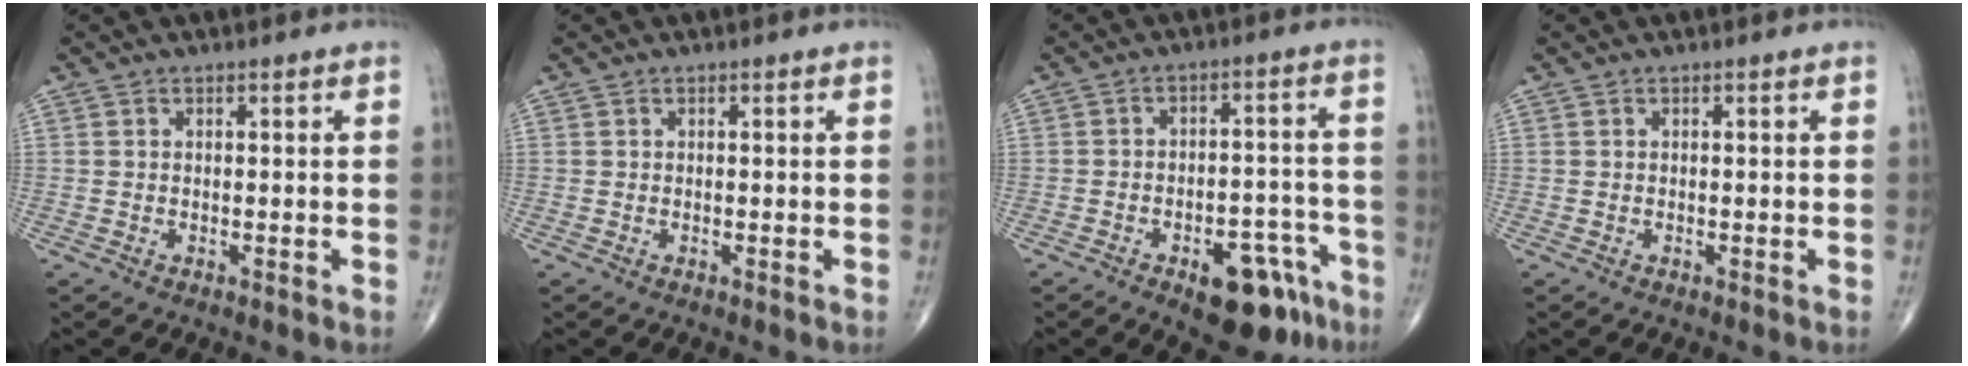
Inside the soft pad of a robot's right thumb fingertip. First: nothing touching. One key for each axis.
{"total": 0.0}
{"total": 12.4, "fx": -7.5, "fy": 5.8, "fz": 7.9, "tx": -0.074, "ty": 0.057, "tz": -0.097}
{"total": 0.0}